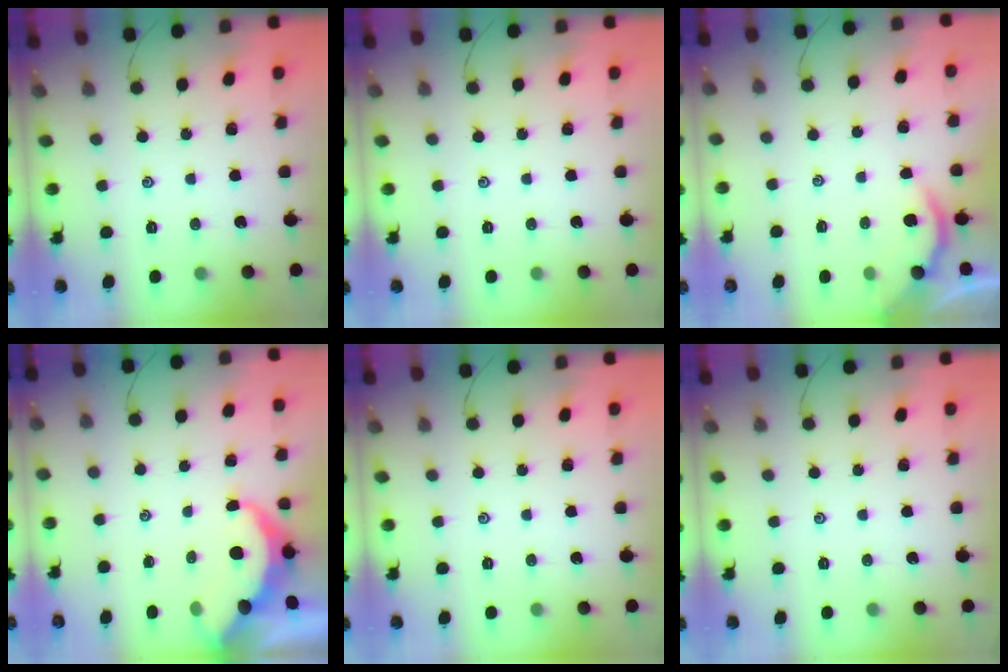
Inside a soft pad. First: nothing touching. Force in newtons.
{"total": 0.0}
{"total": 2.1, "press": 2.0, "slide": 0.4}
{"total": 5.8, "press": 5.8, "slide": 0.4}
{"total": 0.0}
{"total": 0.0}